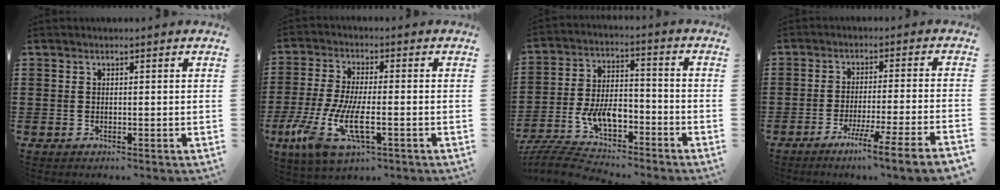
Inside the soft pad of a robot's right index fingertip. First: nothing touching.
{"total": 9.9, "force": [-4.1, 2.8, 8.5], "torque": [-0.194, -0.018, -0.076]}
{"total": 9.8, "force": [-5.8, 4.4, 6.5], "torque": [-0.151, -0.001, -0.115]}
{"total": 6.3, "force": [-4.7, -1.2, 4.0], "torque": [-0.062, -0.015, -0.087]}